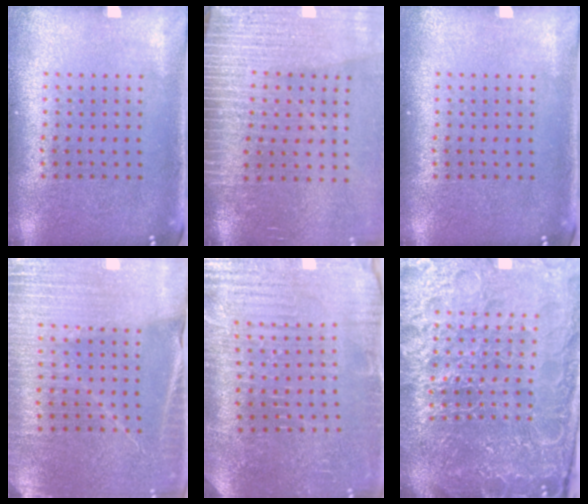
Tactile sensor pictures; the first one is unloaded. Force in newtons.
{"total": 3.7, "press": 3.2, "slide": 1.7}
{"total": 0.0}
{"total": 3.4, "press": 3.3, "slide": 0.7}
{"total": 4.0, "press": 3.9, "slide": 1.0}
{"total": 6.1, "press": 5.4, "slide": 2.8}